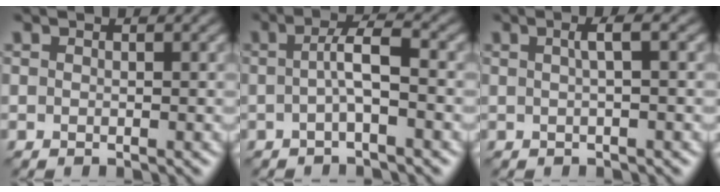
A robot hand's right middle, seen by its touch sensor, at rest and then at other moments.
{"total": 2.8, "force": [-0.3, 0.4, 2.7], "torque": [-0.050, 0.008, -0.009]}
{"total": 1.8, "force": [0.3, 0.3, 1.8], "torque": [-0.031, 0.011, 0.003]}